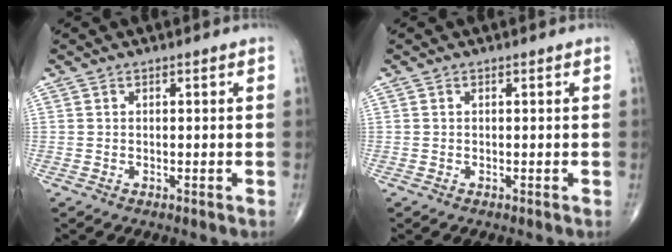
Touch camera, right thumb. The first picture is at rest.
{"total": 0.0}